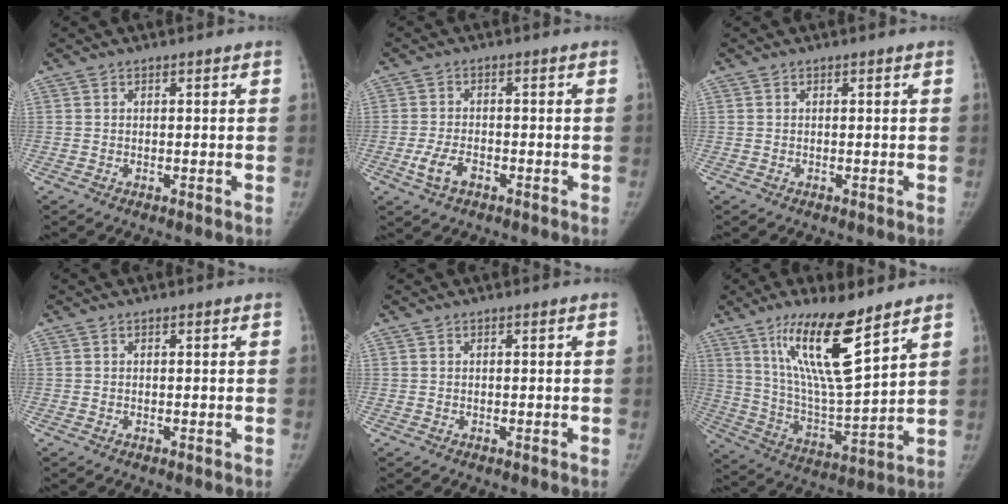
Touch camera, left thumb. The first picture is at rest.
{"total": 4.5, "force": [-2.1, 2.4, 3.1], "torque": [-0.068, 0.009, -0.039]}
{"total": 0.0}
{"total": 0.0}
{"total": 0.0}
{"total": 17.8, "force": [10.8, 3.7, 13.7], "torque": [-0.233, -0.065, 0.206]}